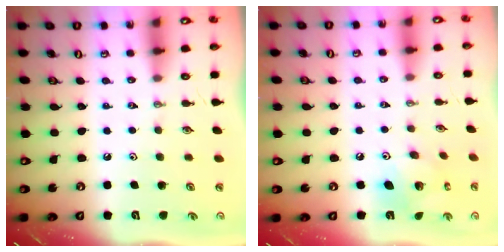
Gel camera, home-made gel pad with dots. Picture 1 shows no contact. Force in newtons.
{"total": 10.5, "press": 10.5, "slide": 0.5}